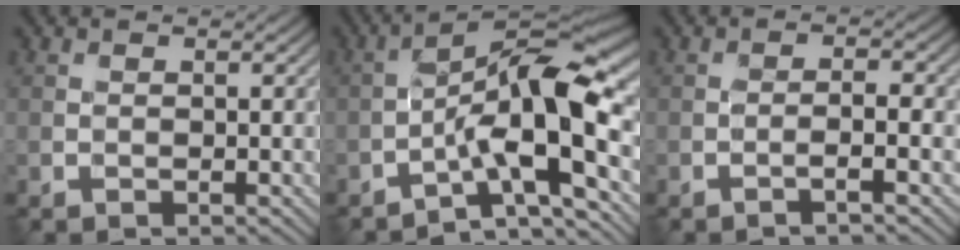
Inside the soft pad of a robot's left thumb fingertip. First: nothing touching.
{"total": 12.1, "force": [-3.8, 3.2, 11.0], "torque": [-0.182, 0.009, -0.071]}
{"total": 2.3, "force": [-1.2, 0.2, 1.9], "torque": [-0.028, 0.011, -0.036]}